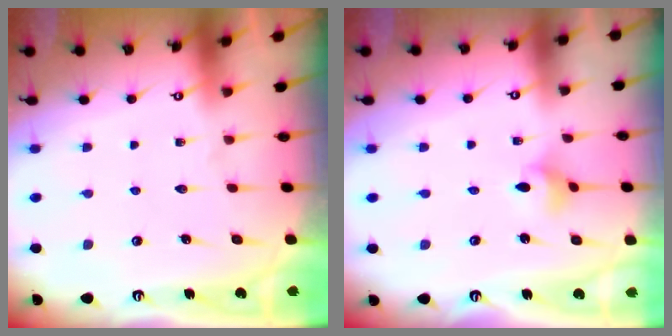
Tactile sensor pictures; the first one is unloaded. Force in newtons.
{"total": 3.0, "press": 3.0, "slide": 0.3}